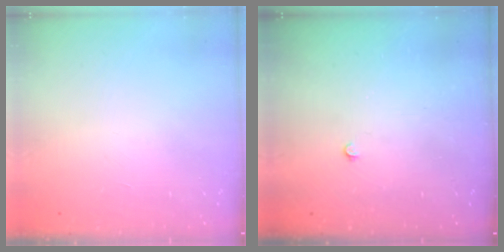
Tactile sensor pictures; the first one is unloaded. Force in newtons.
{"total": 2.3, "press": 2.3, "slide": 0.4}